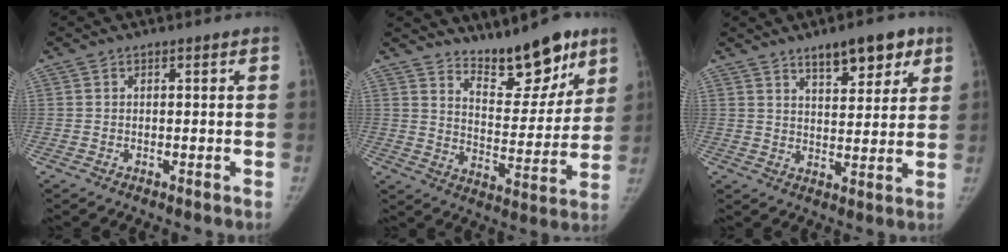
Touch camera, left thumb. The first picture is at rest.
{"total": 14.6, "force": [10.9, 5.3, 8.2], "torque": [-0.071, -0.076, 0.176]}
{"total": 10.0, "force": [6.3, 3.9, 6.7], "torque": [-0.068, -0.032, 0.096]}